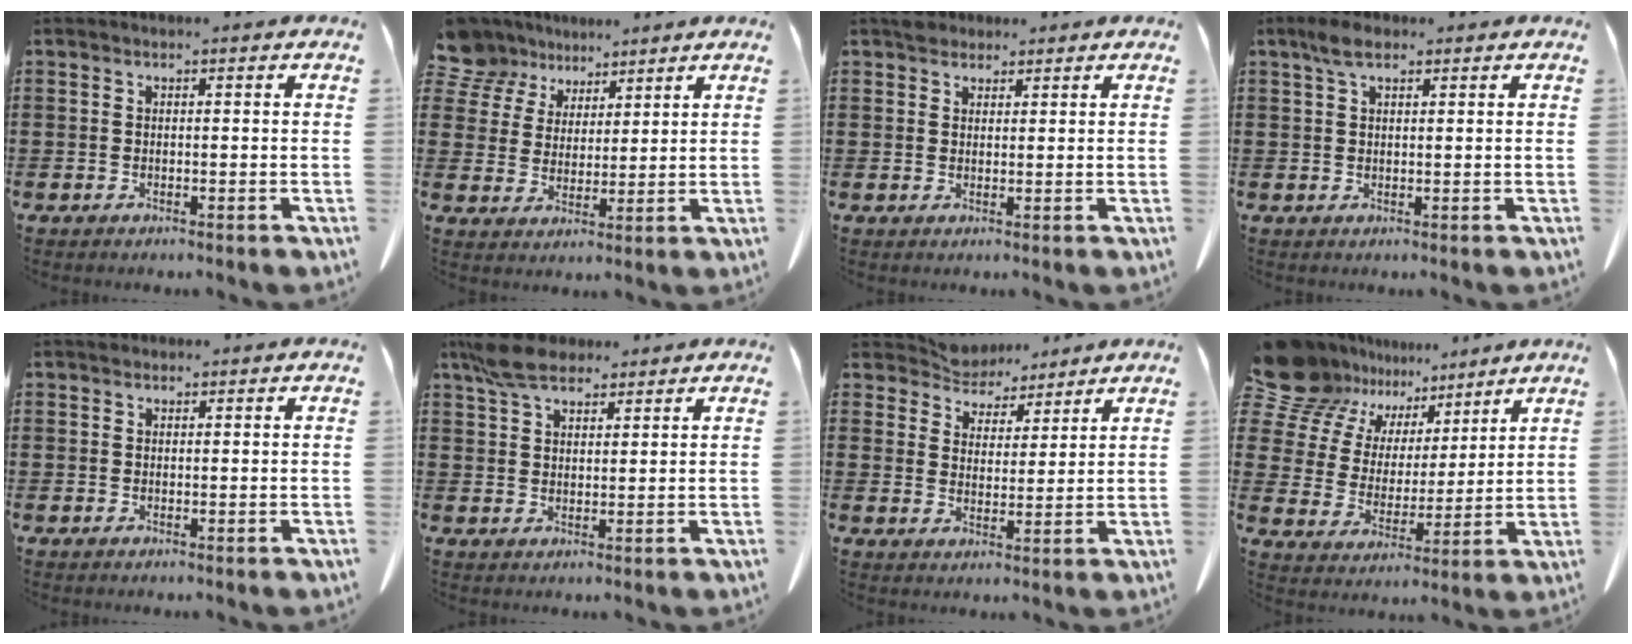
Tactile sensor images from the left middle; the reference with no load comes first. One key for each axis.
{"total": 7.9, "fx": 6.3, "fy": 4.5, "fz": 1.4, "tx": -0.070, "ty": -0.019, "tz": 0.122}
{"total": 2.5, "fx": 2.2, "fy": 1.2, "fz": 0.5, "tx": -0.007, "ty": 0.000, "tz": 0.041}
{"total": 3.3, "fx": 1.9, "fy": 1.4, "fz": 2.3, "tx": -0.051, "ty": 0.006, "tz": 0.034}
{"total": 0.9, "fx": 0.8, "fy": 0.5, "fz": 0.1, "tx": 0.004, "ty": -0.003, "tz": 0.015}
{"total": 6.7, "fx": 5.1, "fy": 2.8, "fz": 3.2, "tx": -0.079, "ty": -0.001, "tz": 0.098}
{"total": 5.3, "fx": 4.9, "fy": 2.1, "fz": 0.2, "tx": -0.033, "ty": -0.026, "tz": 0.087}
{"total": 11.5, "fx": 9.3, "fy": 6.3, "fz": 2.2, "tx": -0.105, "ty": -0.056, "tz": 0.178}